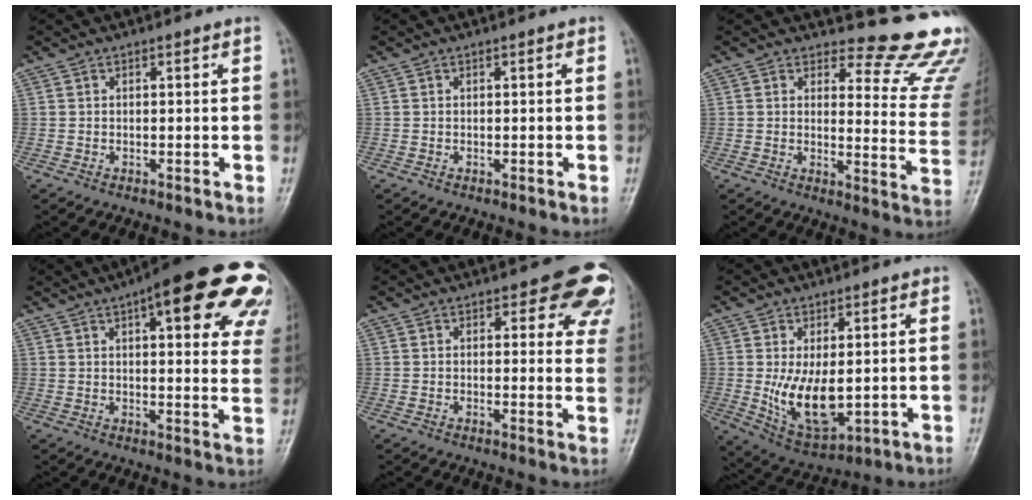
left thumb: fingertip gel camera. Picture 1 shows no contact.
{"total": 0.0}
{"total": 15.2, "force": [14.5, 3.7, 2.6], "torque": [0.016, -0.167, 0.139]}
{"total": 24.2, "force": [12.6, 7.7, 19.2], "torque": [-0.204, -0.008, 0.142]}
{"total": 9.9, "force": [7.2, 4.6, 5.0], "torque": [-0.002, -0.032, 0.060]}
{"total": 10.7, "force": [-0.1, 5.8, 9.0], "torque": [-0.141, -0.026, 0.016]}